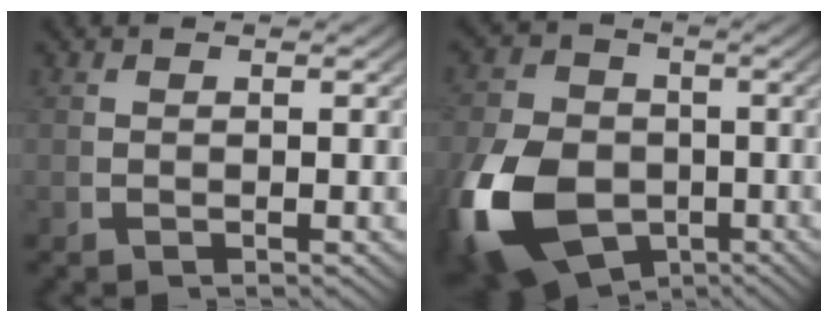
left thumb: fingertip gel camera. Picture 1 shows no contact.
{"total": 13.7, "force": [-4.5, 10.1, 8.1], "torque": [-0.181, -0.062, -0.053]}